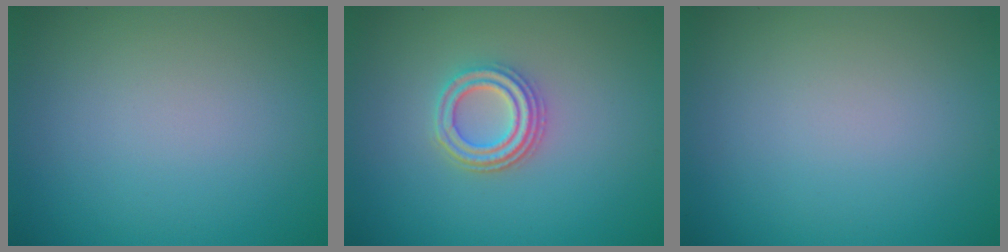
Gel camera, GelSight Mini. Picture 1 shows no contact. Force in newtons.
{"total": 3.2, "press": 2.8, "slide": 1.6}
{"total": 0.0}